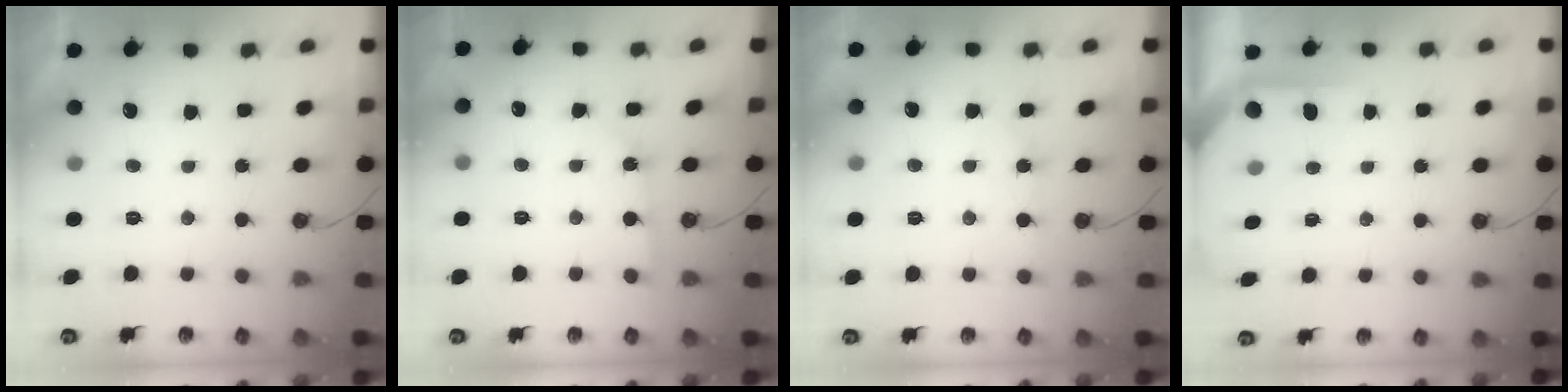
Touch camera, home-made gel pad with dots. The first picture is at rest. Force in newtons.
{"total": 2.5, "press": 2.5, "slide": 0.3}
{"total": 3.5, "press": 3.5, "slide": 0.6}
{"total": 1.5, "press": 1.5, "slide": 0.3}